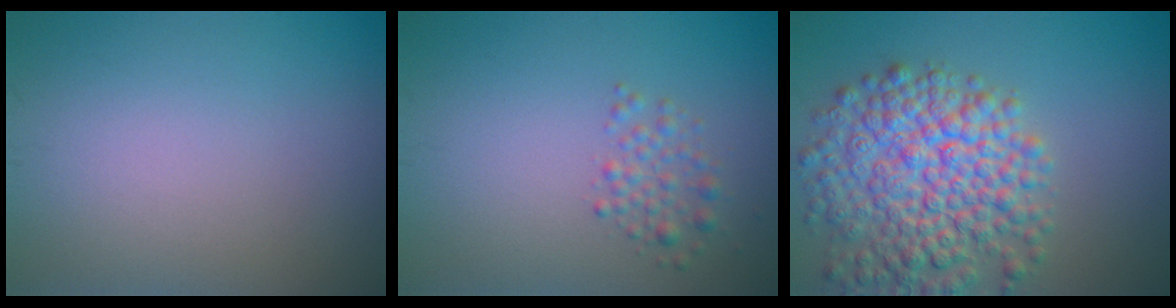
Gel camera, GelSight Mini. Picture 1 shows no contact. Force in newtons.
{"total": 1.7, "press": 1.7, "slide": 0.1}
{"total": 8.6, "press": 8.6, "slide": 0.4}